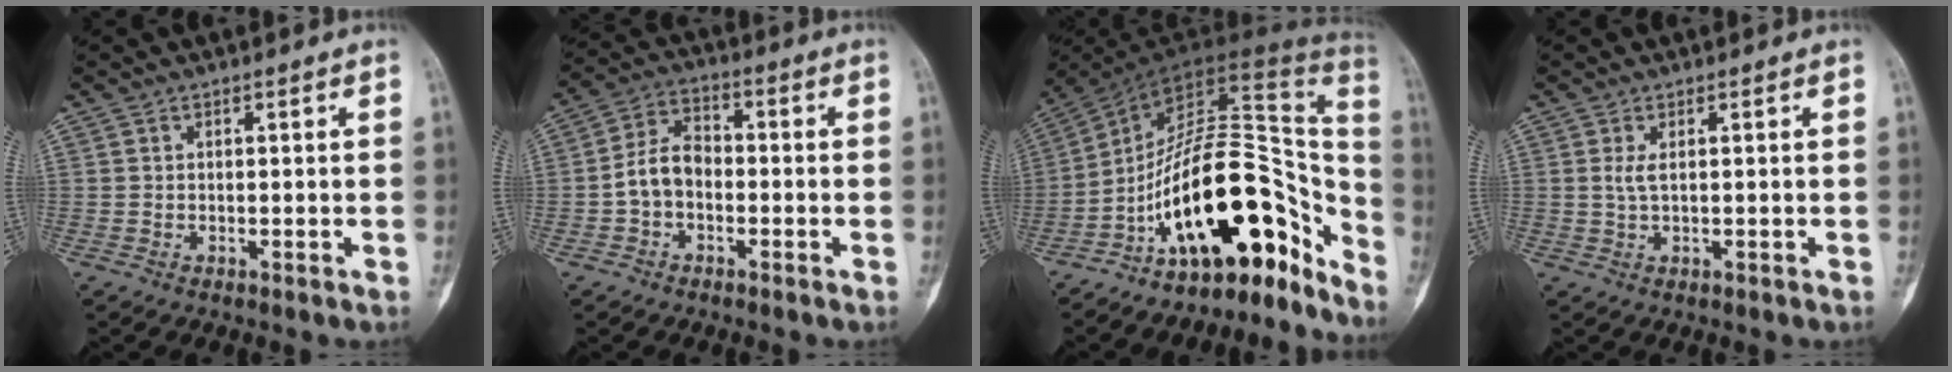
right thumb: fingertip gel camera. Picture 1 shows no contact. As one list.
[{"total": 7.2, "force": [-1.6, 5.0, 4.8], "torque": [-0.081, 0.030, -0.043]}, {"total": 23.3, "force": [-12.6, 10.4, 16.7], "torque": [-0.173, 0.143, -0.199]}, {"total": 1.8, "force": [0.4, 0.6, 1.7], "torque": [-0.046, 0.002, 0.014]}]